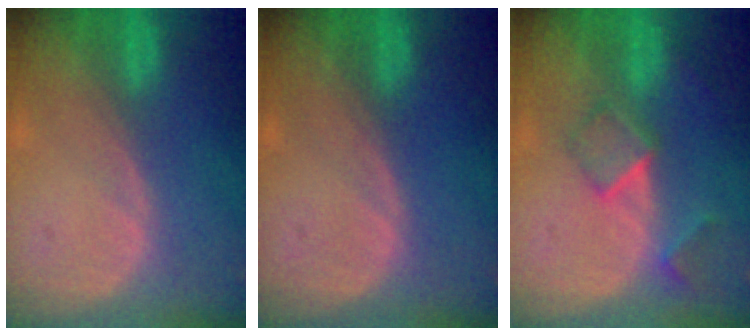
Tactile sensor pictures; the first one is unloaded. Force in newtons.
{"total": 0.0}
{"total": 5.2, "press": 4.5, "slide": 2.7}